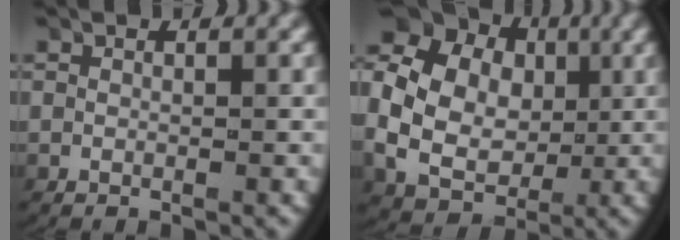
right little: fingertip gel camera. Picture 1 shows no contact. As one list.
[{"total": 12.7, "force": [1.2, 10.9, 6.5], "torque": [-0.149, -0.012, 0.015]}]